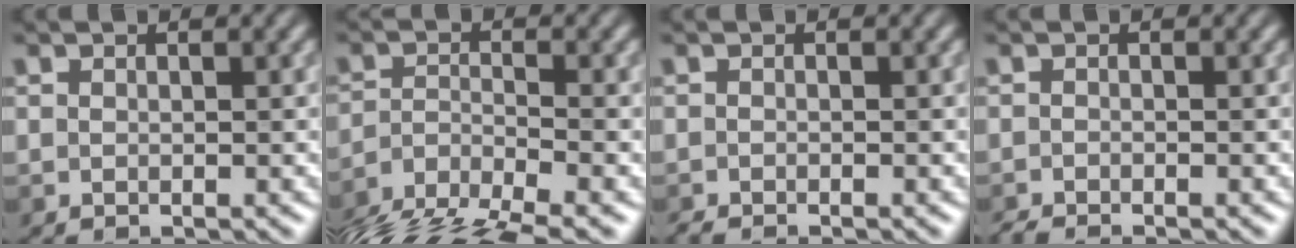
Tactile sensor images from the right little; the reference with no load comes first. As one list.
[{"total": 9.0, "force": [-7.5, 2.2, 4.5], "torque": [-0.100, -0.028, -0.133]}, {"total": 1.0, "force": [-0.9, 0.2, 0.2], "torque": [-0.005, -0.003, -0.016]}, {"total": 1.4, "force": [-1.3, 0.3, 0.3], "torque": [-0.007, -0.003, -0.022]}]